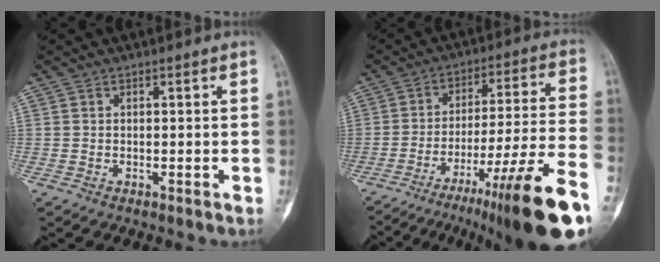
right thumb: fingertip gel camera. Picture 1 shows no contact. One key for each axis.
{"total": 21.8, "fx": -14.0, "fy": 1.3, "fz": 16.7, "tx": -0.217, "ty": 0.061, "tz": -0.219}